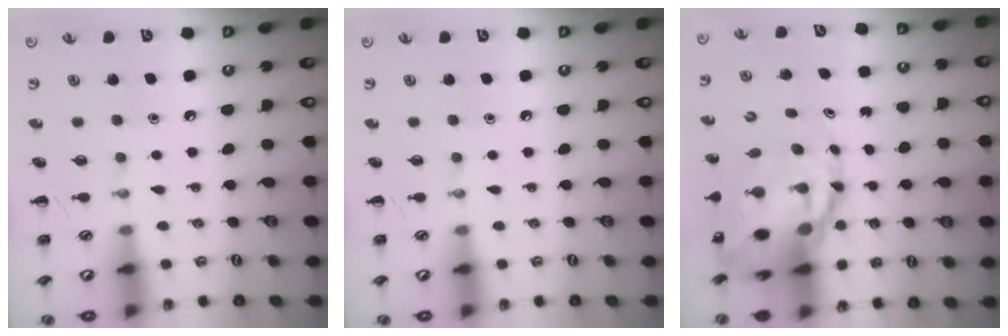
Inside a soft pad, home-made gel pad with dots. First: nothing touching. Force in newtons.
{"total": 0.0}
{"total": 13.5, "press": 13.1, "slide": 3.2}